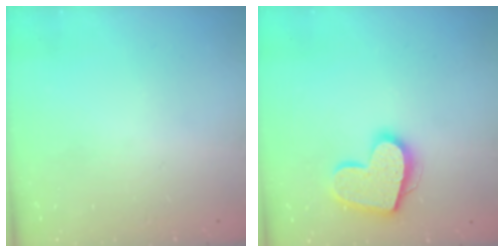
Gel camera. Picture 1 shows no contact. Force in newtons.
{"total": 16.5, "press": 16.4, "slide": 1.2}